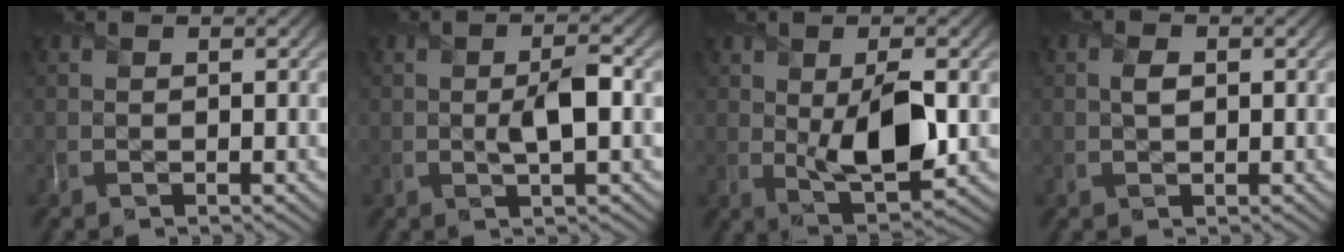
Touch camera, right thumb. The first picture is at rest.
{"total": 3.3, "force": [-0.2, 0.8, 3.2], "torque": [-0.058, 0.005, -0.004]}
{"total": 9.0, "force": [-0.1, 3.9, 8.1], "torque": [-0.146, -0.004, 0.002]}
{"total": 1.4, "force": [0.2, 0.8, 1.0], "torque": [-0.025, 0.001, 0.002]}